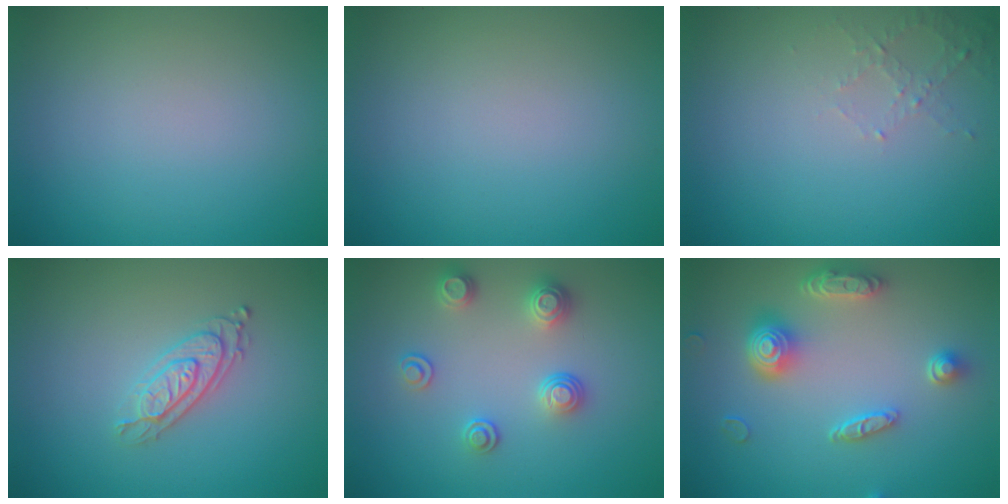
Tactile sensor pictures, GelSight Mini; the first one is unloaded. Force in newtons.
{"total": 0.0}
{"total": 1.3, "press": 1.3, "slide": 0.4}
{"total": 2.6, "press": 2.3, "slide": 1.3}
{"total": 2.6, "press": 2.6, "slide": 0.6}
{"total": 4.7, "press": 3.7, "slide": 2.8}